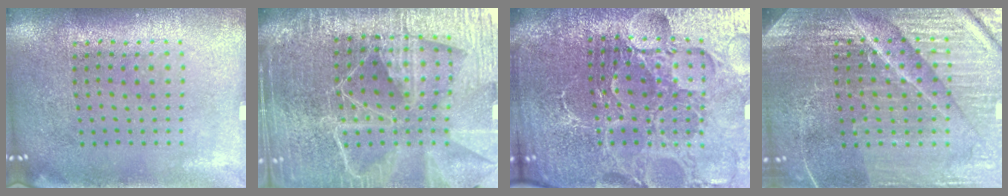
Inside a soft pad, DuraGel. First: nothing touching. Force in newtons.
{"total": 6.2, "press": 5.4, "slide": 3.1}
{"total": 6.3, "press": 5.8, "slide": 2.5}
{"total": 5.8, "press": 5.3, "slide": 2.4}